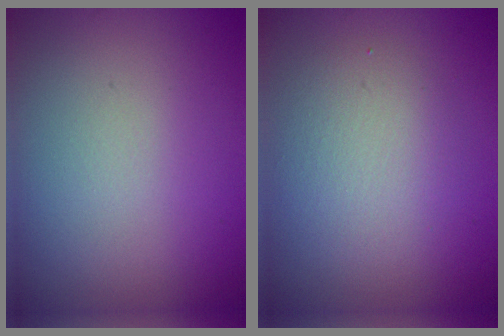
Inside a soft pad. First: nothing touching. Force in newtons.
{"total": 3.4, "press": 3.3, "slide": 0.2}